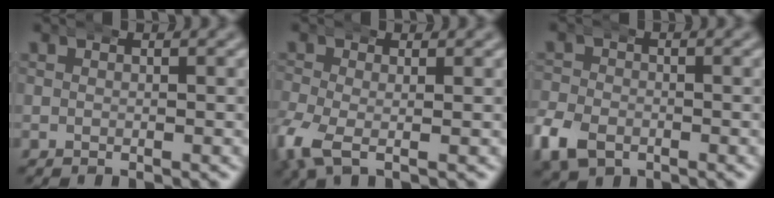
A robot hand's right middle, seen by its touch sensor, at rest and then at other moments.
{"total": 3.6, "force": [-1.3, 2.0, 2.7], "torque": [-0.092, -0.025, -0.012]}
{"total": 4.0, "force": [-1.9, 3.0, 1.8], "torque": [-0.053, -0.014, -0.029]}